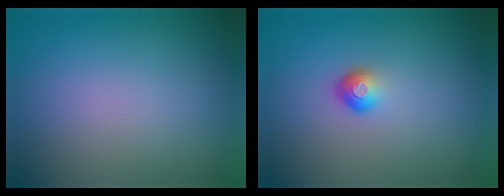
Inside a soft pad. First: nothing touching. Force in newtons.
{"total": 1.8, "press": 1.1, "slide": 1.4}